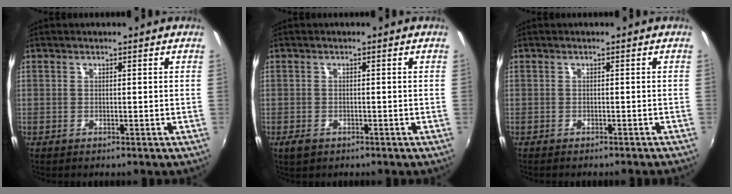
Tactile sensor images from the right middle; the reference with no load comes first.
{"total": 2.3, "force": [-1.4, 1.3, 1.2], "torque": [-0.024, -0.004, -0.023]}
{"total": 1.7, "force": [-1.5, 0.1, 0.7], "torque": [-0.019, -0.009, -0.023]}